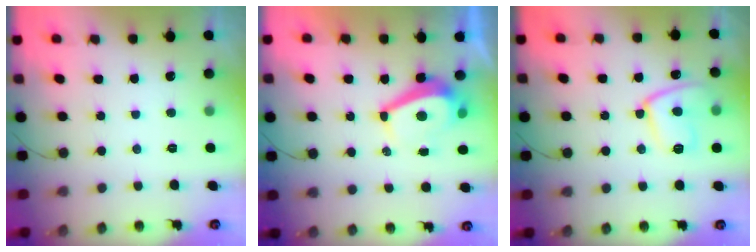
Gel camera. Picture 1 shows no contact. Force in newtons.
{"total": 5.1, "press": 5.1, "slide": 0.3}
{"total": 11.6, "press": 11.5, "slide": 1.1}